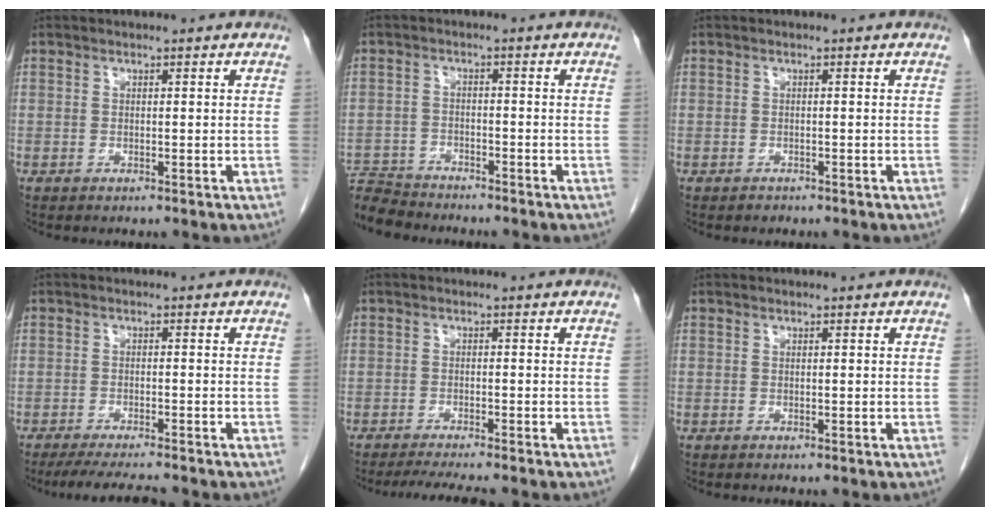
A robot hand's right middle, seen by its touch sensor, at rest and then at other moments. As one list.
[{"total": 5.8, "force": [-5.8, 0.6, -0.1], "torque": [0.003, -0.007, -0.106]}, {"total": 0.7, "force": [-0.5, 0.4, 0.0], "torque": [-0.005, 0.001, -0.009]}, {"total": 6.8, "force": [-6.0, 0.3, 3.0], "torque": [-0.044, -0.018, -0.097]}, {"total": 5.5, "force": [-4.8, -0.1, 2.6], "torque": [-0.036, -0.014, -0.076]}, {"total": 0.0}]